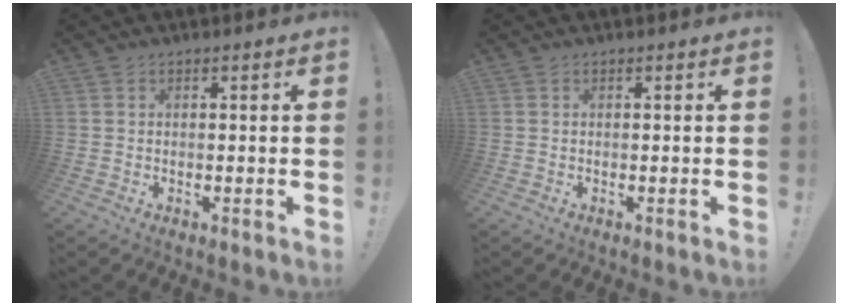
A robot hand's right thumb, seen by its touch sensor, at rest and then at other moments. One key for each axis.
{"total": 0.0}